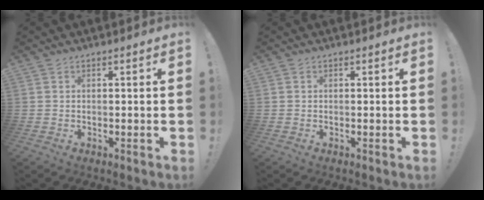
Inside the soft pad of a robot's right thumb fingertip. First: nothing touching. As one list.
[{"total": 0.0}]